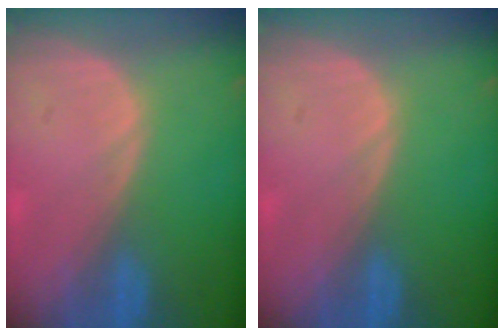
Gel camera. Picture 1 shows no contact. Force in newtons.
{"total": 0.0}